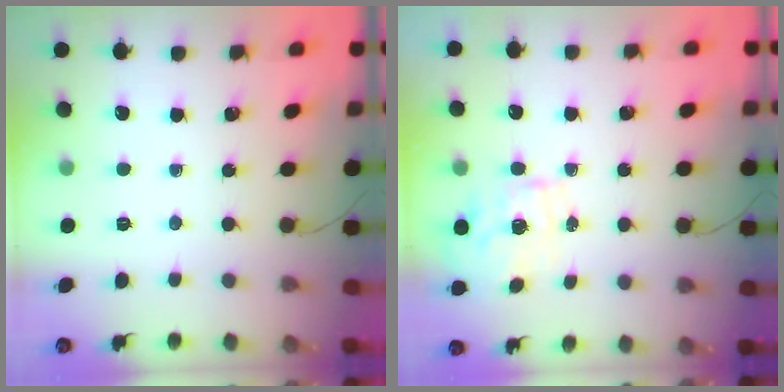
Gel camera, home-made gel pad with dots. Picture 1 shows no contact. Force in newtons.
{"total": 1.0, "press": 0.8, "slide": 0.6}